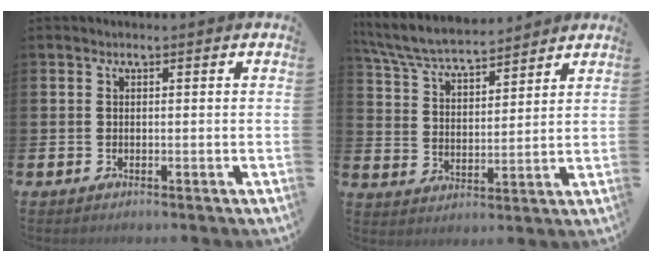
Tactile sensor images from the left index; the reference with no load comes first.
{"total": 6.8, "force": [6.5, 1.1, 1.7], "torque": [-0.063, -0.036, 0.115]}